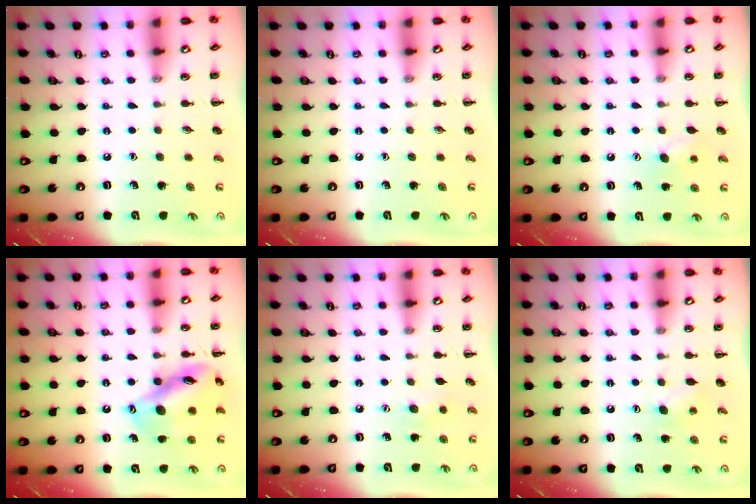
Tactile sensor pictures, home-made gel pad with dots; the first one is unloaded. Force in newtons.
{"total": 0.0}
{"total": 7.1, "press": 6.9, "slide": 1.6}
{"total": 14.6, "press": 14.6, "slide": 1.4}
{"total": 6.0, "press": 5.8, "slide": 1.5}
{"total": 4.6, "press": 4.5, "slide": 1.2}